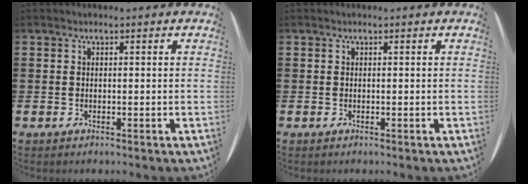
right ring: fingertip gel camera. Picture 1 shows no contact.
{"total": 0.0}